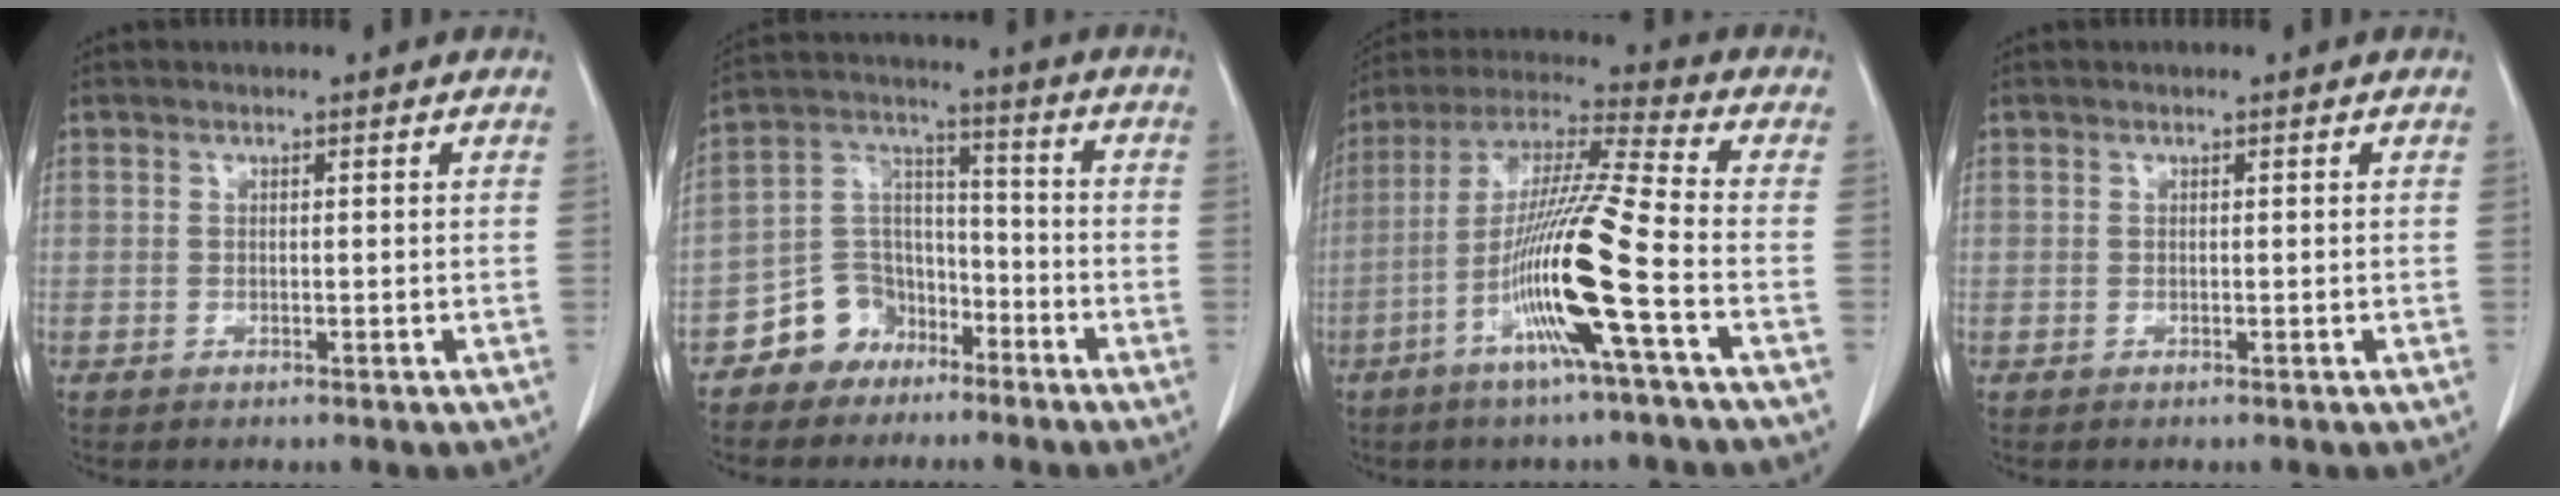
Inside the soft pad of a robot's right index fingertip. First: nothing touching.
{"total": 8.6, "force": [-5.9, 6.1, 1.6], "torque": [-0.031, 0.037, -0.106]}
{"total": 15.5, "force": [-5.4, -1.3, 14.4], "torque": [-0.283, -0.007, -0.110]}
{"total": 0.0}